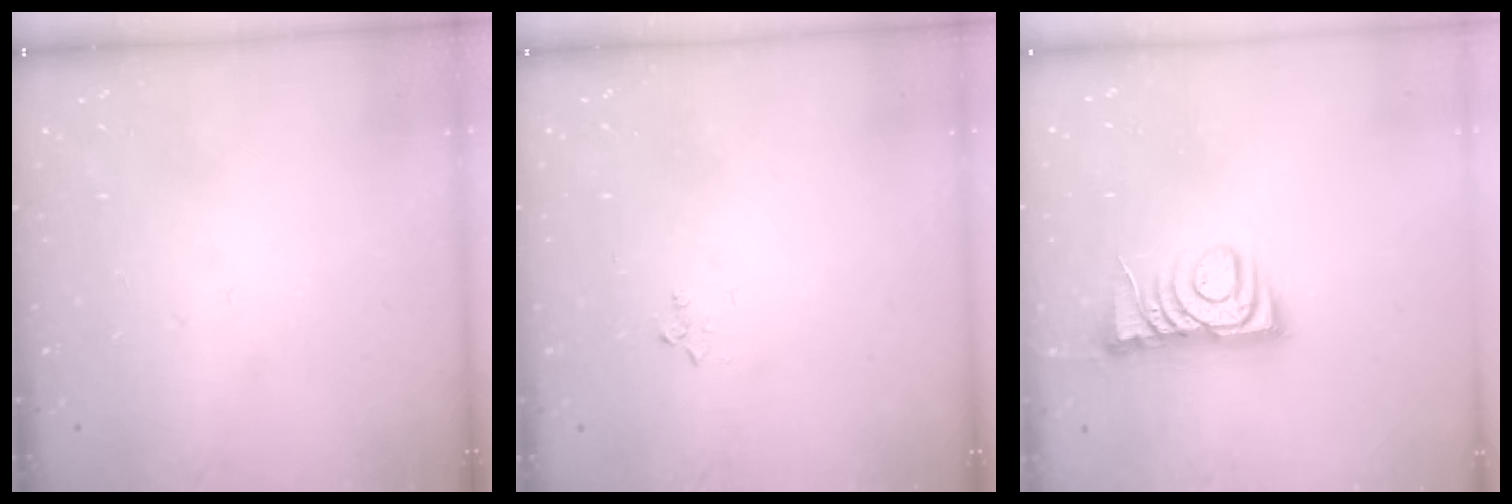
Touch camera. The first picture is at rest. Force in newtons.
{"total": 2.9, "press": 2.8, "slide": 0.4}
{"total": 7.4, "press": 7.4, "slide": 0.1}